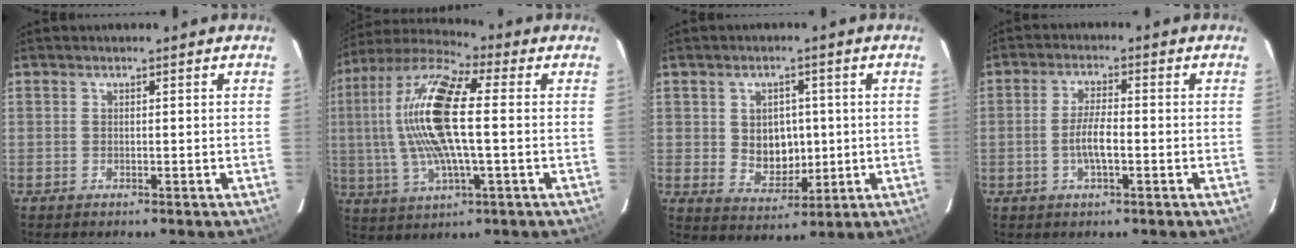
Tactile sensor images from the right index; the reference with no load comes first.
{"total": 18.0, "force": [1.5, 5.4, 17.1], "torque": [-0.336, 0.013, 0.017]}
{"total": 7.3, "force": [0.3, 5.9, 4.3], "torque": [-0.076, 0.002, 0.022]}
{"total": 4.9, "force": [-1.4, 1.3, 4.5], "torque": [-0.091, 0.001, -0.025]}